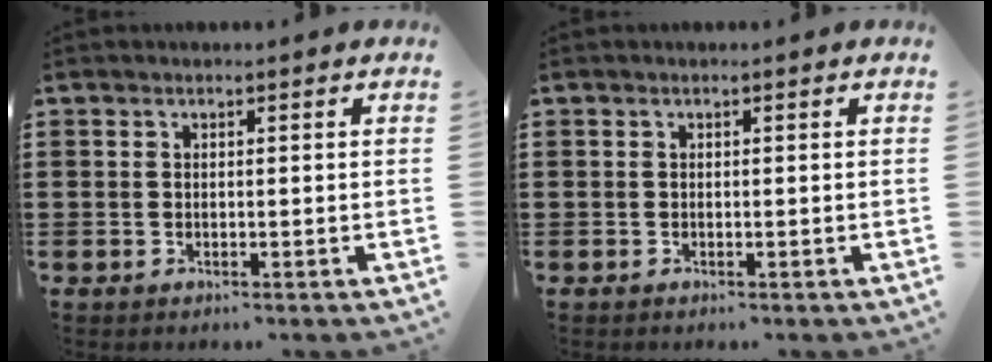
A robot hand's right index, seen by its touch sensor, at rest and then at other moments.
{"total": 0.0}